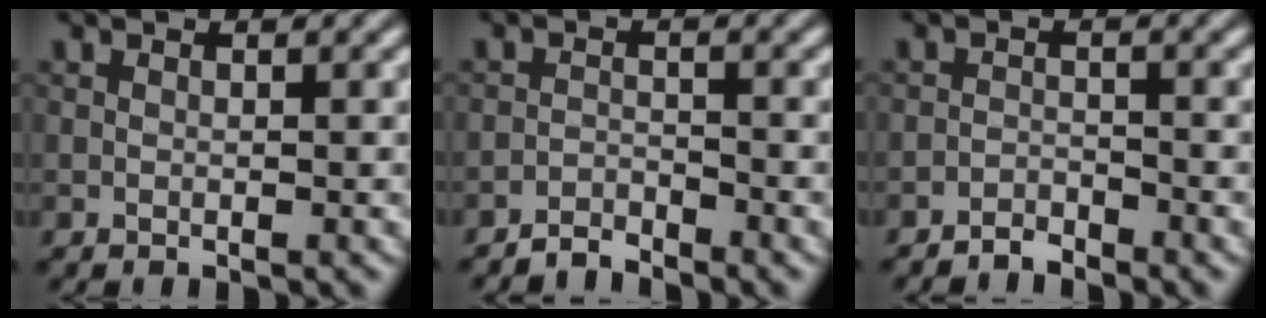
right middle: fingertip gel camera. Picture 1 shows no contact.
{"total": 1.9, "force": [-1.8, -0.1, -0.3], "torque": [0.007, 0.013, -0.032]}
{"total": 1.6, "force": [-1.6, -0.1, -0.3], "torque": [0.006, 0.013, -0.026]}